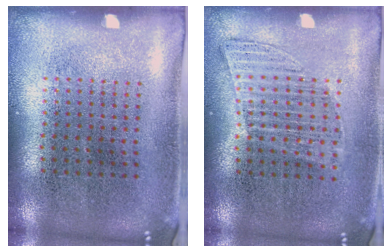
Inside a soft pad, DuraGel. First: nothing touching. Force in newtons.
{"total": 1.0, "press": 1.0, "slide": 0.4}